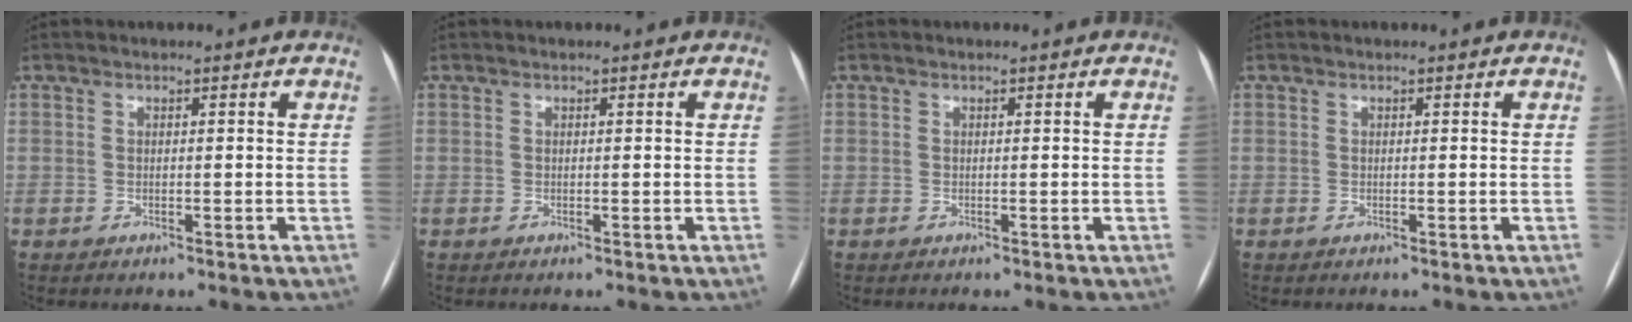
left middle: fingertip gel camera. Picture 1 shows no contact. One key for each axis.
{"total": 0.0}
{"total": 0.0}
{"total": 0.0}